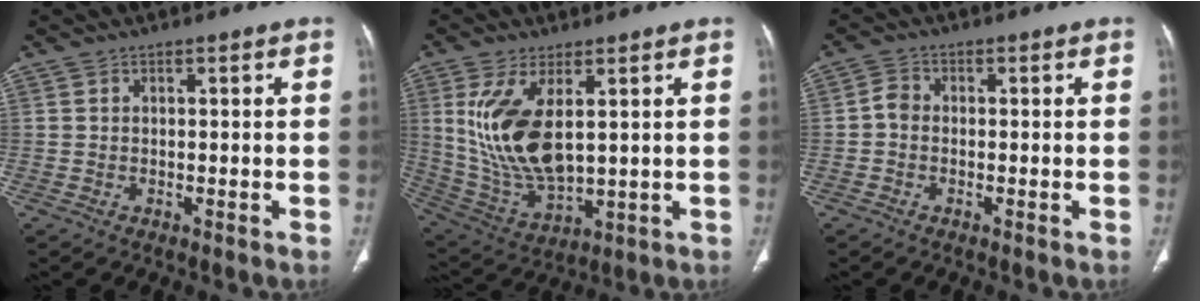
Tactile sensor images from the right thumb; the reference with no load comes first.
{"total": 15.1, "force": [3.5, 6.9, 13.0], "torque": [-0.263, -0.022, 0.091]}
{"total": 2.4, "force": [-0.5, 1.8, 1.4], "torque": [-0.022, 0.007, -0.018]}